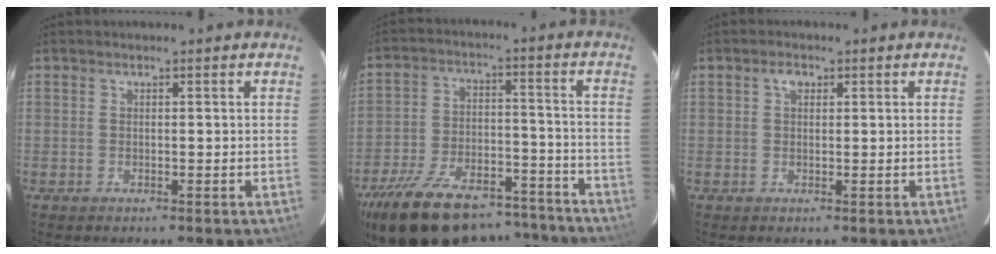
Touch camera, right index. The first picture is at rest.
{"total": 27.3, "force": [-22.0, 10.7, 12.1], "torque": [-0.245, 0.006, -0.313]}
{"total": 1.8, "force": [0.7, 1.2, 1.1], "torque": [-0.018, 0.009, 0.011]}